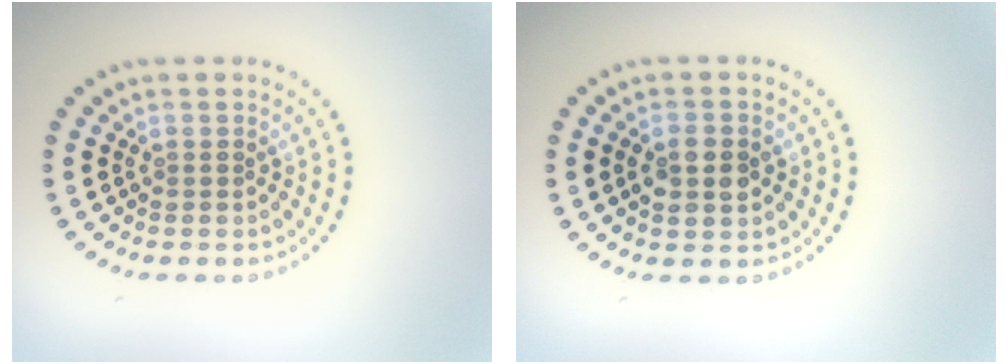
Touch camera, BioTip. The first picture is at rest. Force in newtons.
{"total": 2.9, "press": 2.9, "slide": 0.1}